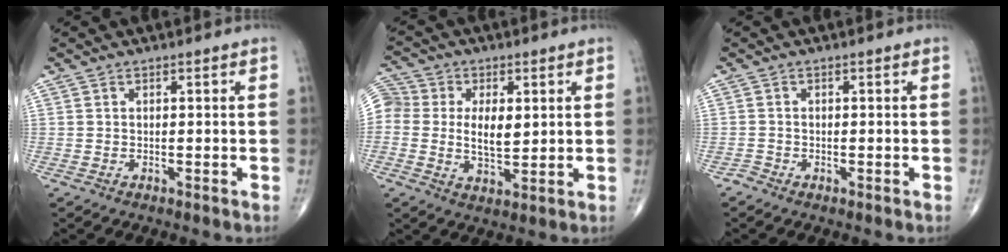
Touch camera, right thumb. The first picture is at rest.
{"total": 14.9, "force": [1.8, 10.5, 10.4], "torque": [-0.204, 0.003, 0.032]}
{"total": 0.8, "force": [-0.7, 0.3, -0.1], "torque": [0.000, -0.002, -0.021]}